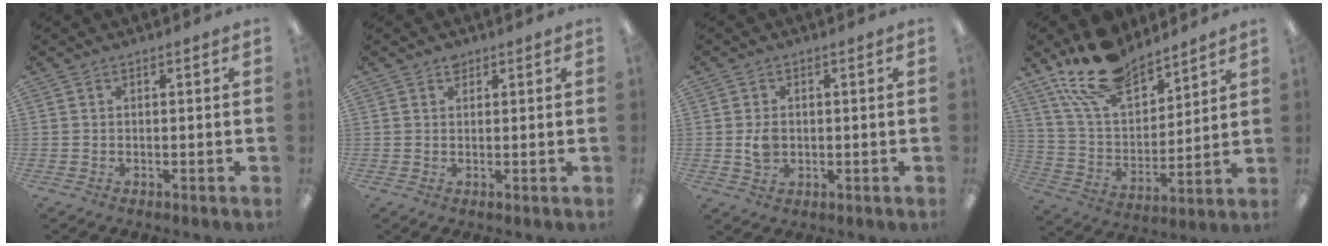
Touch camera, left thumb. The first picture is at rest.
{"total": 1.6, "force": [1.3, 0.9, 0.4], "torque": [-0.002, -0.004, 0.022]}
{"total": 3.9, "force": [0.1, 2.8, 2.6], "torque": [-0.040, -0.002, -0.004]}
{"total": 18.5, "force": [14.4, 8.4, 8.0], "torque": [-0.157, -0.081, 0.264]}